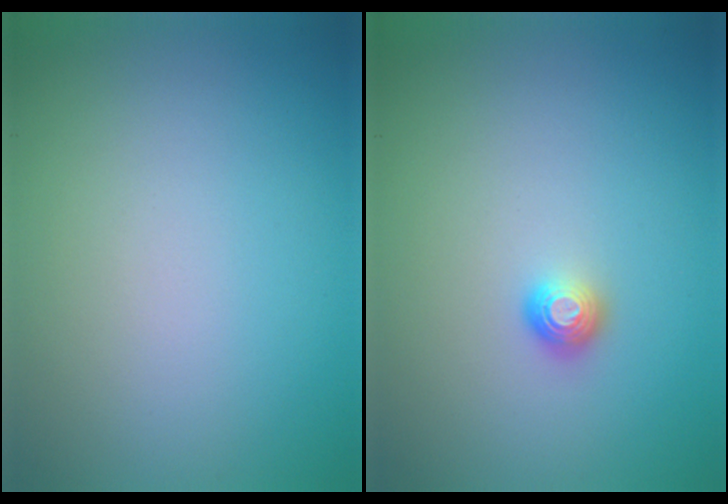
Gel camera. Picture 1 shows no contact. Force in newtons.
{"total": 1.0, "press": 0.9, "slide": 0.4}